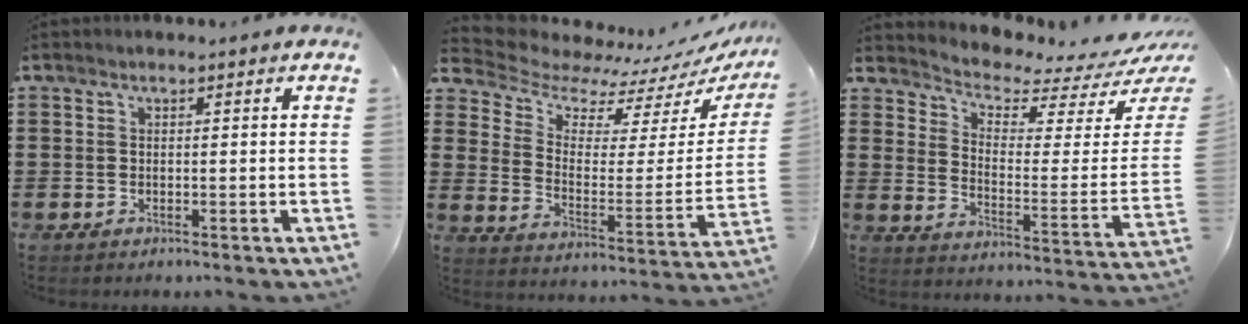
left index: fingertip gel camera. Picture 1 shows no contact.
{"total": 7.1, "force": [6.4, 2.6, 1.7], "torque": [-0.072, -0.055, 0.111]}
{"total": 3.2, "force": [2.9, 0.8, 1.0], "torque": [-0.044, -0.038, 0.043]}